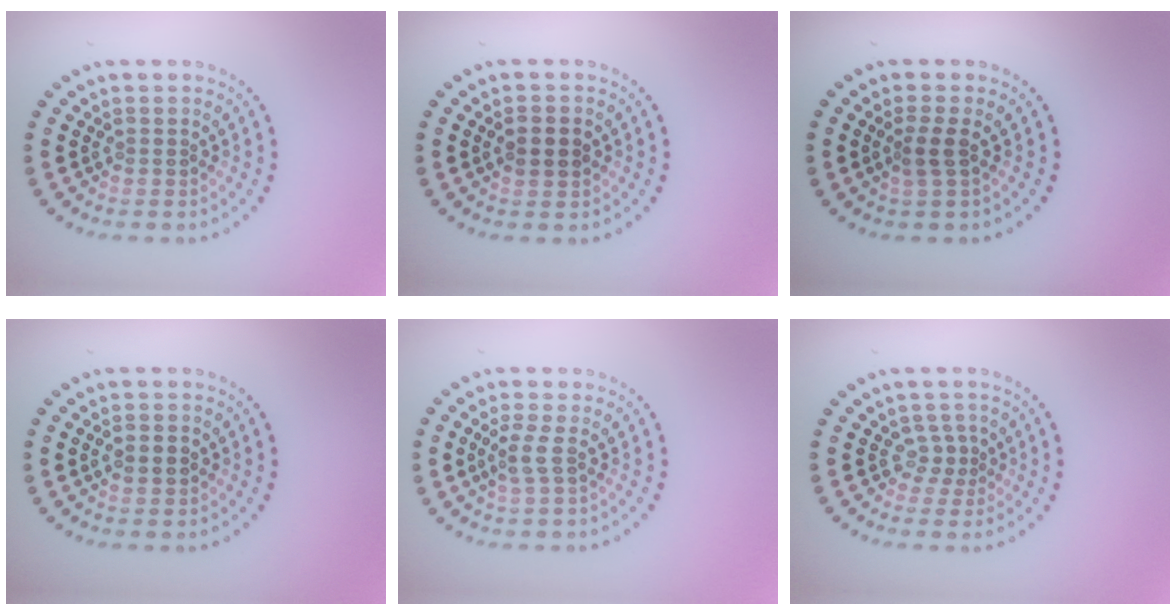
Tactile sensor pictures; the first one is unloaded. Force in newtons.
{"total": 2.7, "press": 2.7, "slide": 0.2}
{"total": 1.6, "press": 1.3, "slide": 0.9}
{"total": 2.1, "press": 2.1, "slide": 0.1}
{"total": 1.6, "press": 1.3, "slide": 1.0}
{"total": 1.6, "press": 1.0, "slide": 1.2}